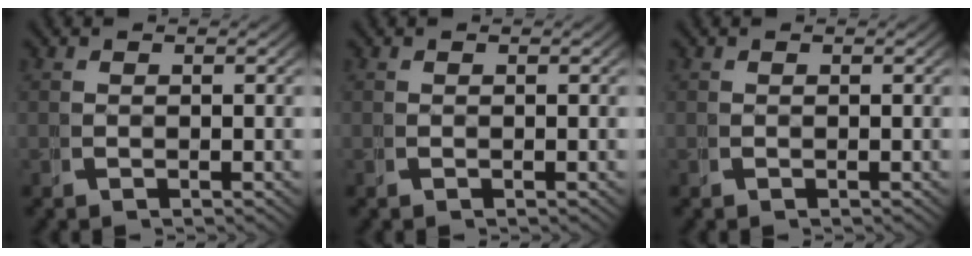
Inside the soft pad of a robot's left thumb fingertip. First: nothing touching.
{"total": 0.0}
{"total": 0.0}